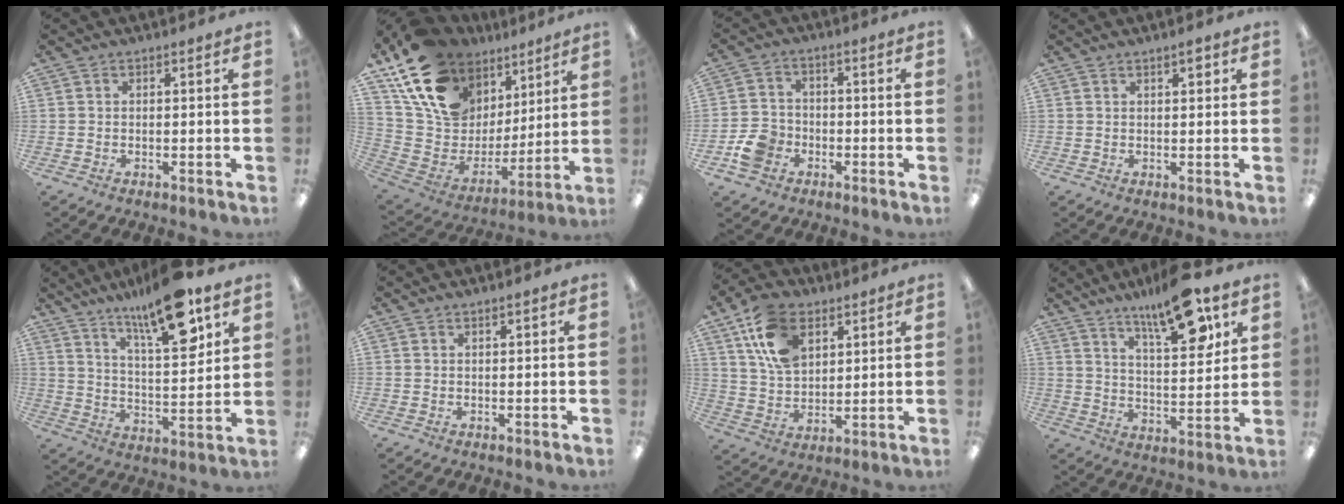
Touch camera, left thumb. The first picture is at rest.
{"total": 19.4, "force": [12.6, 12.5, 7.9], "torque": [-0.159, -0.074, 0.247]}
{"total": 7.0, "force": [-3.1, 5.6, 2.8], "torque": [-0.069, 0.016, -0.057]}
{"total": 2.2, "force": [1.3, 0.6, 1.6], "torque": [-0.017, -0.004, 0.018]}
{"total": 17.5, "force": [12.2, 4.9, 11.6], "torque": [-0.186, -0.063, 0.196]}
{"total": 0.9, "force": [0.6, 0.1, 0.6], "torque": [-0.012, 0.001, 0.011]}
{"total": 13.9, "force": [6.6, 9.0, 8.2], "torque": [-0.159, -0.004, 0.125]}
{"total": 16.2, "force": [11.1, 5.0, 10.7], "torque": [-0.160, -0.058, 0.179]}